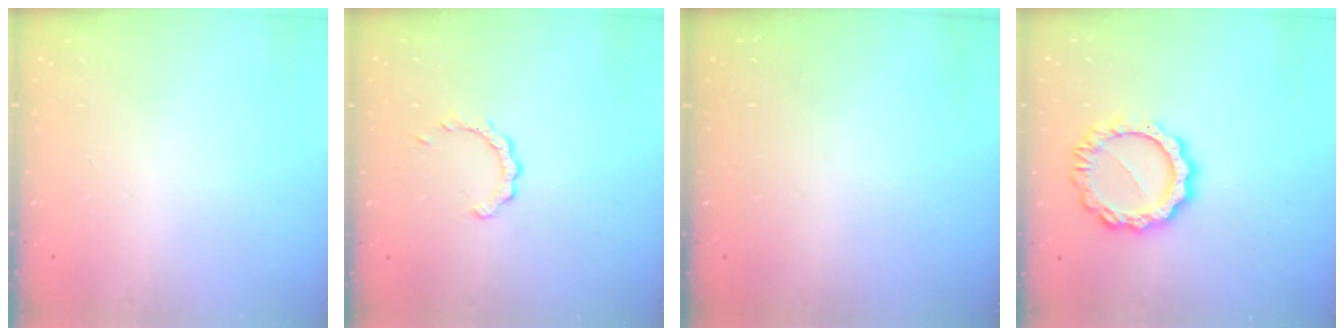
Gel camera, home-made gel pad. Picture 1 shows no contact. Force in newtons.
{"total": 2.7, "press": 2.7, "slide": 0.3}
{"total": 0.0}
{"total": 12.1, "press": 12.0, "slide": 1.1}